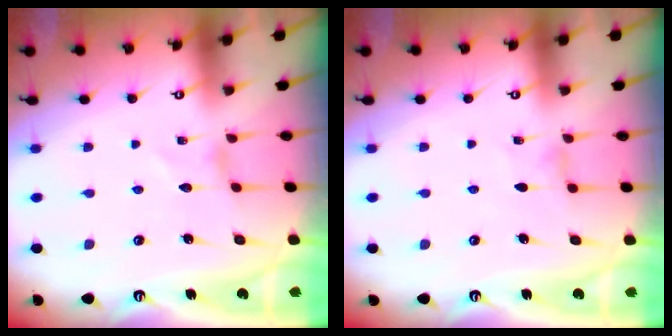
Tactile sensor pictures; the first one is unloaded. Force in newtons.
{"total": 0.8, "press": 0.7, "slide": 0.4}